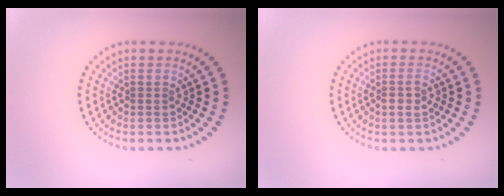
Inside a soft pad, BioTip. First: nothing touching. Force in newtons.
{"total": 1.3, "press": 1.2, "slide": 0.5}